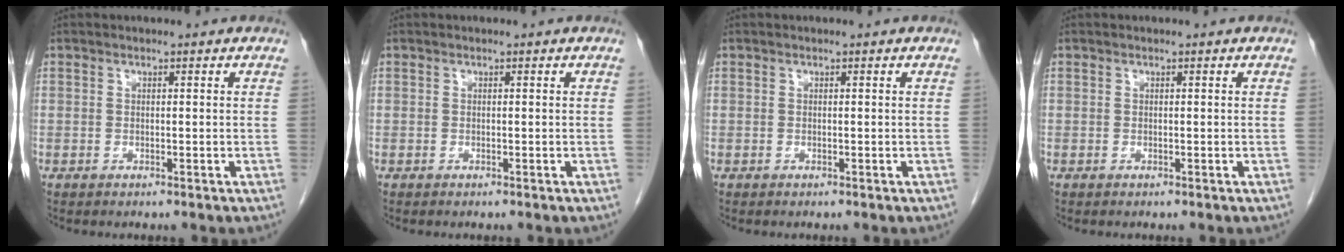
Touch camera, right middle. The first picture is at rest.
{"total": 0.0}
{"total": 0.0}
{"total": 0.0}